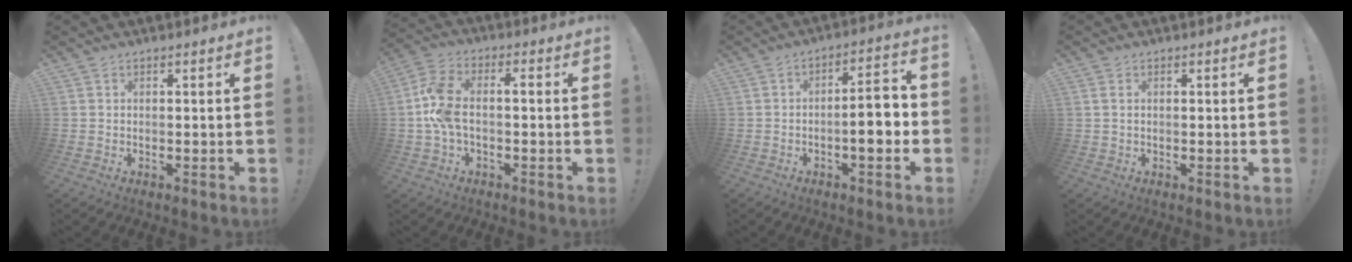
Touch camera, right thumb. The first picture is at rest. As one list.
[{"total": 9.4, "force": [-1.0, 5.1, 7.8], "torque": [-0.166, 0.009, -0.018]}, {"total": 9.2, "force": [-2.3, 2.6, 8.5], "torque": [-0.121, 0.011, -0.044]}, {"total": 1.3, "force": [0.5, 0.7, 1.0], "torque": [-0.024, 0.005, 0.009]}]